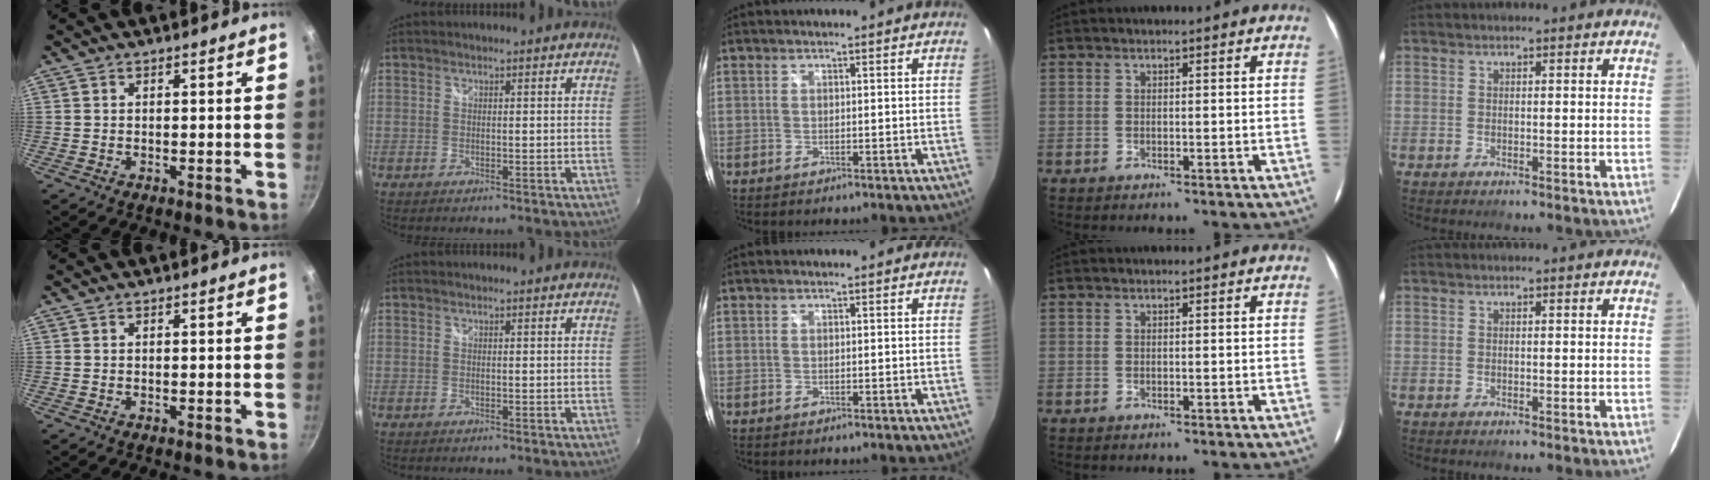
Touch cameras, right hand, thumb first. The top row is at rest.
{}